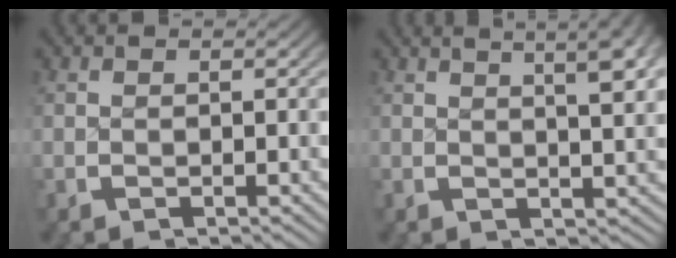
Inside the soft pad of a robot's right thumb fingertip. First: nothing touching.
{"total": 6.3, "force": [2.6, 2.3, 5.3], "torque": [-0.053, 0.012, 0.033]}